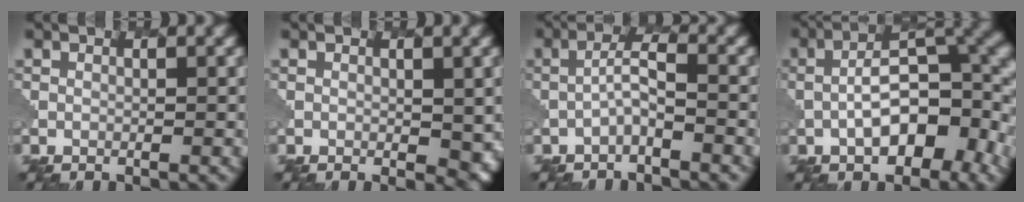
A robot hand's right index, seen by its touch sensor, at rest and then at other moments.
{"total": 4.0, "force": [-0.3, 2.1, 3.4], "torque": [-0.043, -0.008, -0.003]}
{"total": 1.8, "force": [-0.8, 0.2, 1.6], "torque": [-0.035, 0.012, -0.023]}
{"total": 9.6, "force": [-1.5, 4.3, 8.5], "torque": [-0.121, 0.011, -0.028]}